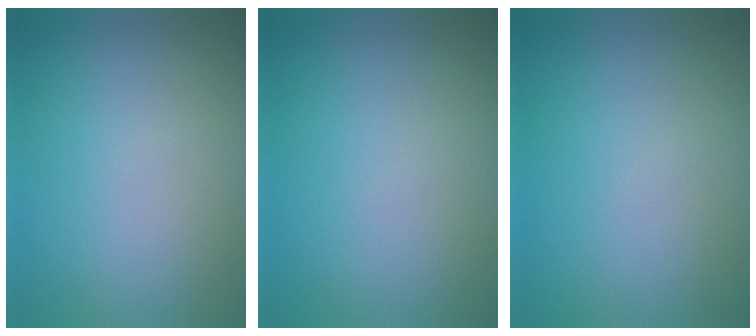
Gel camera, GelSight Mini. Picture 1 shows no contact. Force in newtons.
{"total": 0.0}
{"total": 0.0}